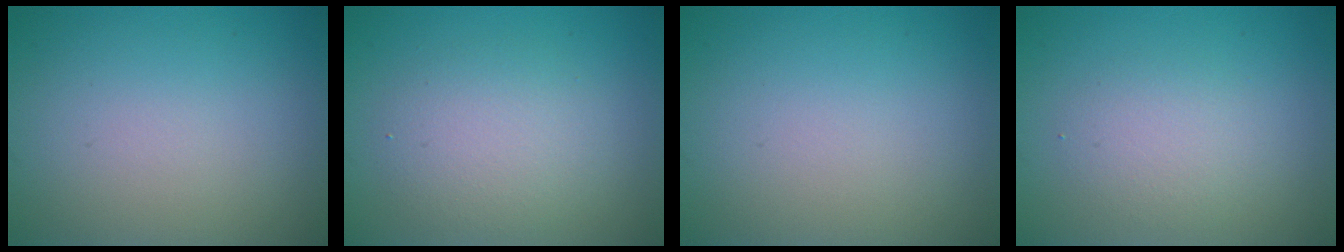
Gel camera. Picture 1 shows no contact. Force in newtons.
{"total": 3.6, "press": 3.6, "slide": 0.3}
{"total": 0.0}
{"total": 2.4, "press": 2.4, "slide": 0.4}